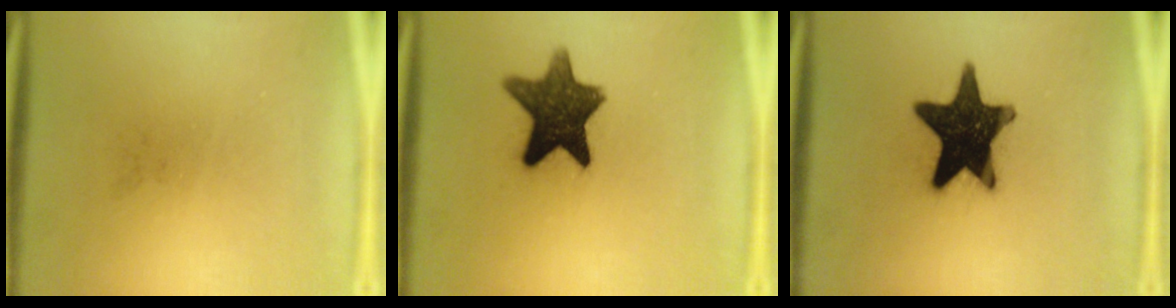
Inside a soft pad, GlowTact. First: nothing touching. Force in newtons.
{"total": 11.4}
{"total": 17.4}